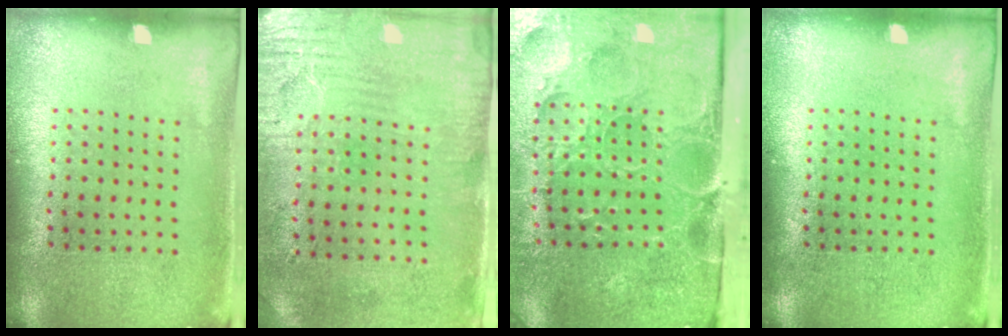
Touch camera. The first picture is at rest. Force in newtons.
{"total": 3.3, "press": 2.7, "slide": 1.9}
{"total": 5.2, "press": 4.1, "slide": 3.2}
{"total": 0.0}